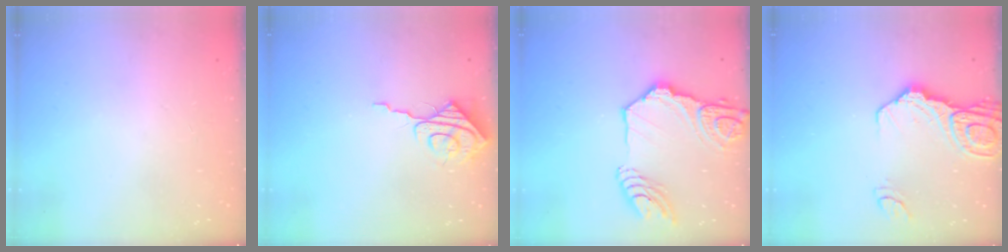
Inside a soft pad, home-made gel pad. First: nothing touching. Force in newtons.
{"total": 8.8, "press": 8.8, "slide": 0.6}
{"total": 18.2, "press": 18.1, "slide": 2.0}
{"total": 14.2, "press": 14.1, "slide": 1.7}